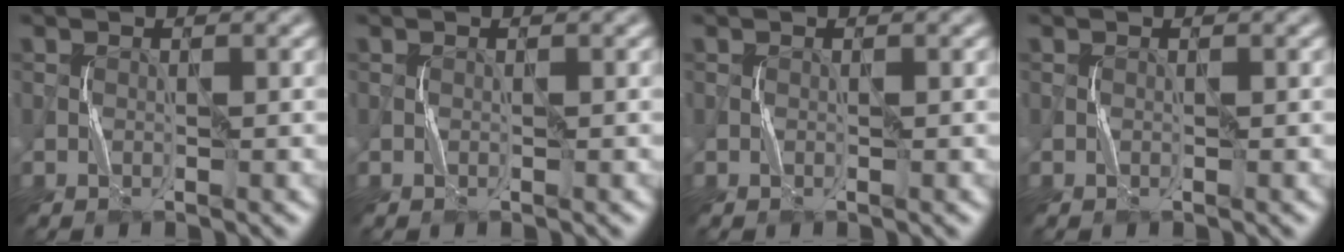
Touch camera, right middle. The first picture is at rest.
{"total": 0.0}
{"total": 0.0}
{"total": 0.0}